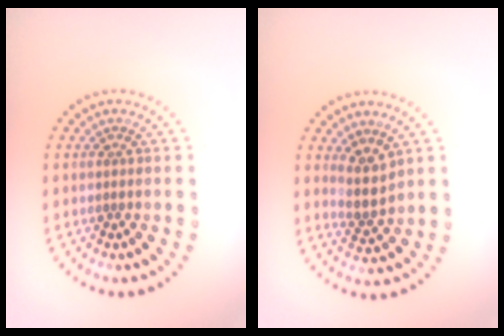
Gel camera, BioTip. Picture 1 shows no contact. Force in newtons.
{"total": 2.5, "press": 2.0, "slide": 1.6}